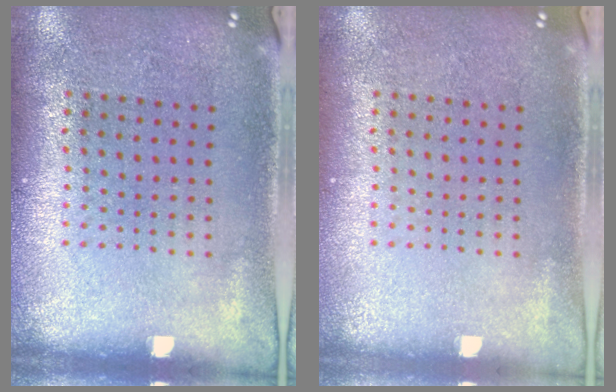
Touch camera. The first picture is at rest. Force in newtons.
{"total": 0.0}